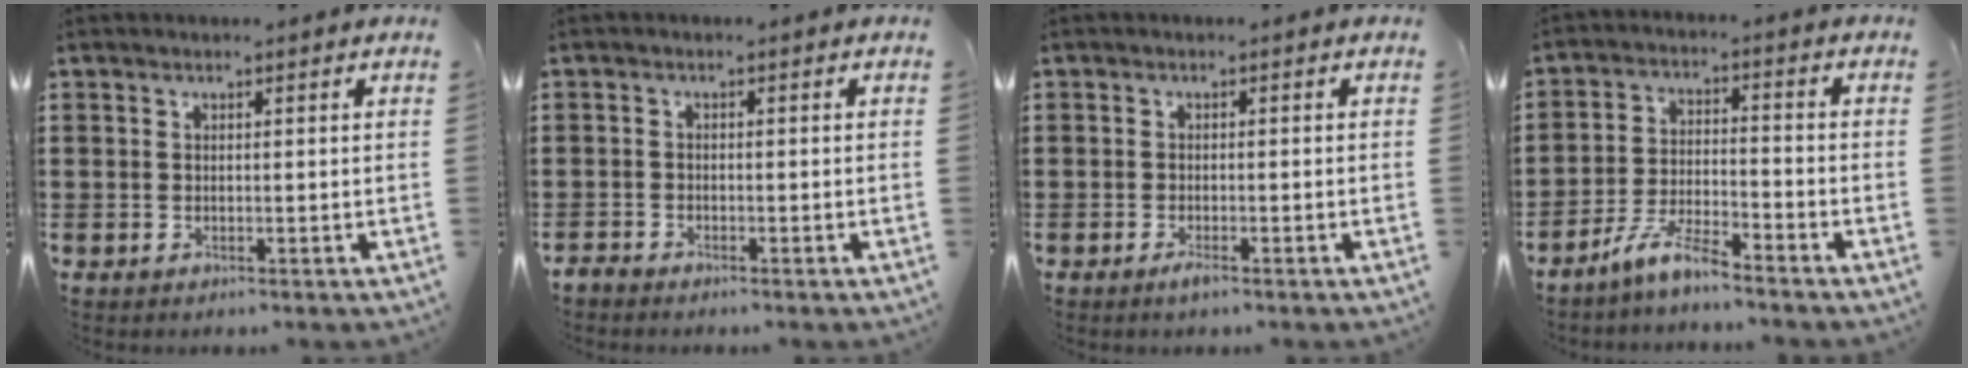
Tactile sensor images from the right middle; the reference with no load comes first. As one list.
[{"total": 1.2, "force": [-1.1, 0.3, 0.1], "torque": [-0.007, 0.001, -0.024]}, {"total": 1.4, "force": [-0.9, 0.1, 1.0], "torque": [-0.017, -0.005, -0.016]}, {"total": 6.4, "force": [-5.6, 0.7, 3.2], "torque": [-0.077, -0.006, -0.111]}]